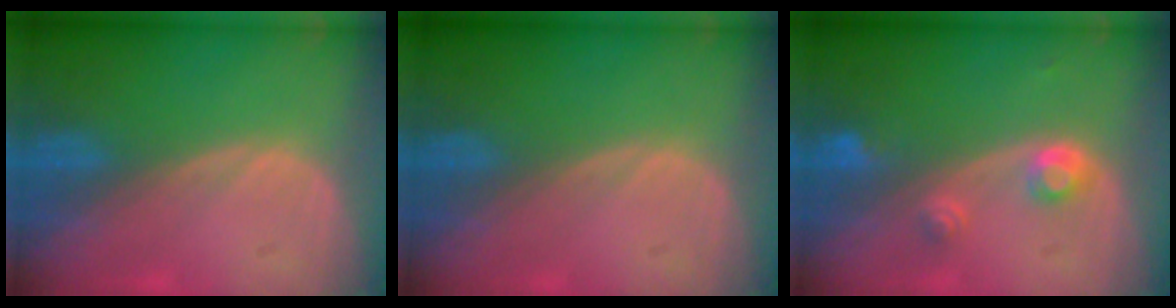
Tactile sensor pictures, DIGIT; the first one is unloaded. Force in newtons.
{"total": 0.0}
{"total": 2.9, "press": 2.9, "slide": 0.5}